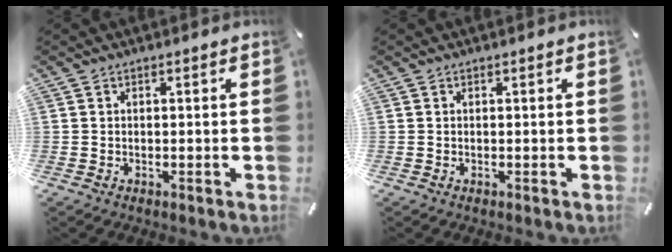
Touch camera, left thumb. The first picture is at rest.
{"total": 0.0}